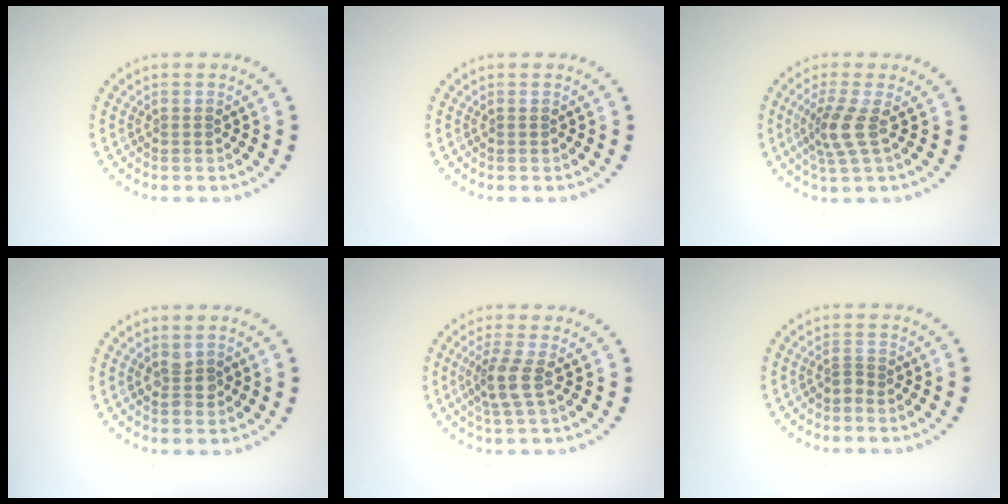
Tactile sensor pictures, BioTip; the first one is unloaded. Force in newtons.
{"total": 0.0}
{"total": 2.9, "press": 2.1, "slide": 2.1}
{"total": 1.4, "press": 1.4, "slide": 0.2}
{"total": 2.5, "press": 2.0, "slide": 1.6}
{"total": 0.8, "press": 0.4, "slide": 0.6}